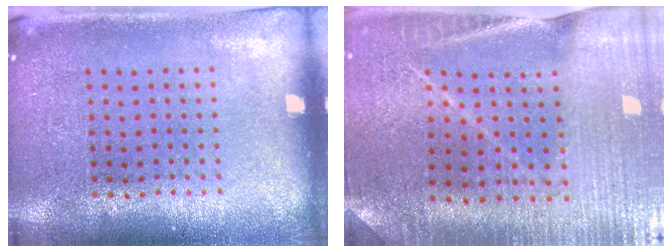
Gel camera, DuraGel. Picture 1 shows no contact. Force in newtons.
{"total": 2.0, "press": 2.0, "slide": 0.1}